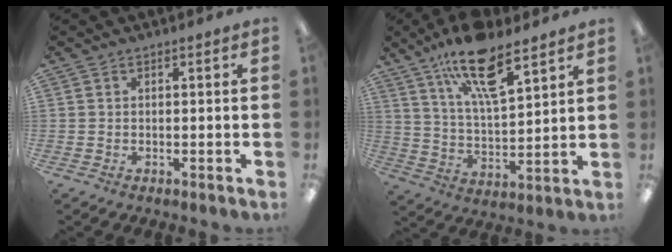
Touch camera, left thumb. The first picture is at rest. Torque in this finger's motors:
{"motor_torque": [0.29, 0.37, 1.65, -1.12, 0.16]}